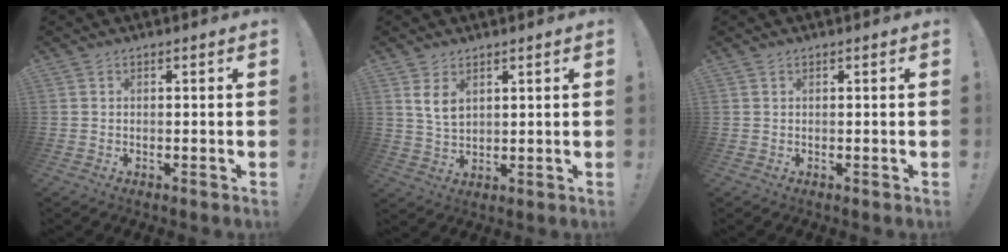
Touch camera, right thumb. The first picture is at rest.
{"total": 6.0, "force": [2.8, 3.4, 4.0], "torque": [-0.069, -0.014, 0.051]}
{"total": 0.0}